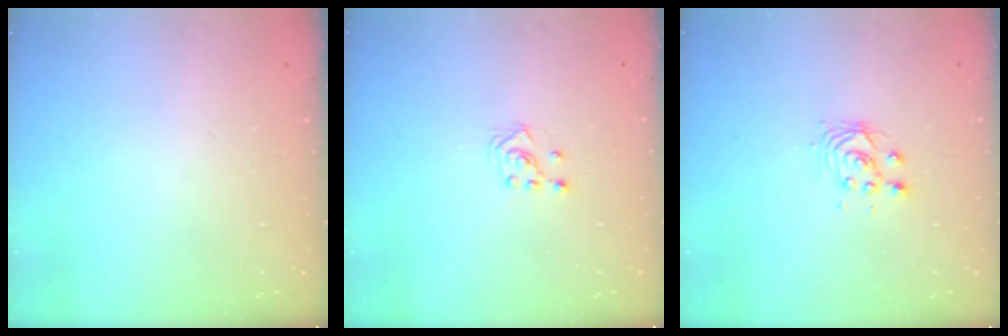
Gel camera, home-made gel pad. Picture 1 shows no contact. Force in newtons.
{"total": 3.1, "press": 3.0, "slide": 0.7}
{"total": 3.4, "press": 3.4, "slide": 0.2}